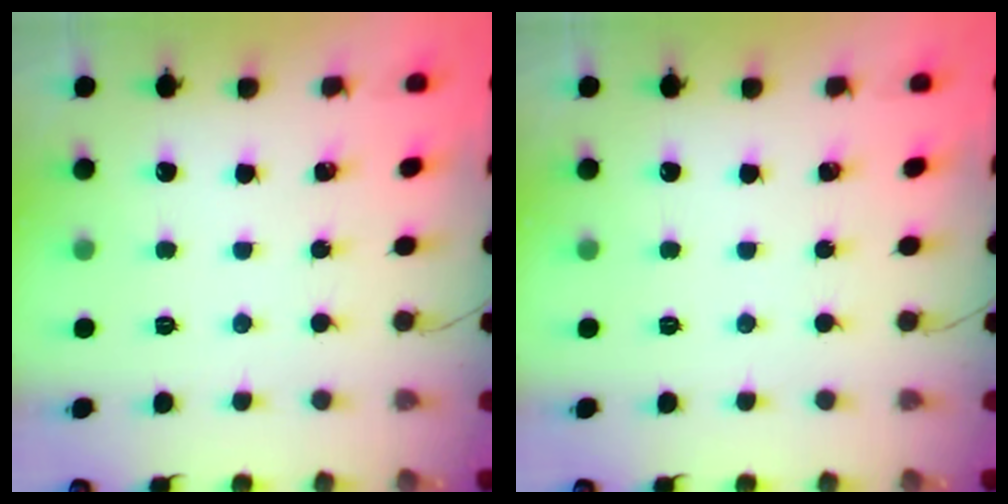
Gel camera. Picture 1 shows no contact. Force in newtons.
{"total": 0.0}